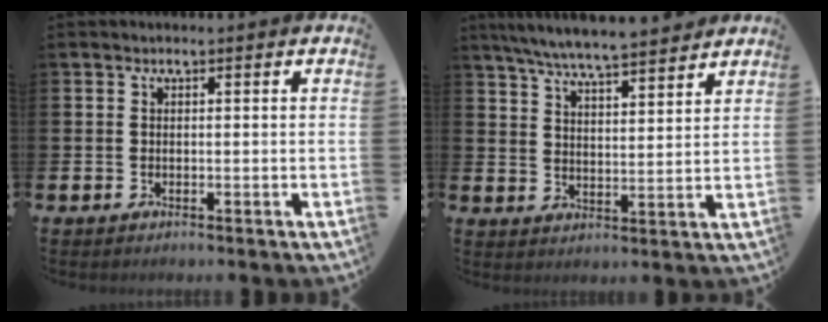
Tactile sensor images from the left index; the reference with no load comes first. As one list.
[{"total": 6.8, "force": [6.5, 0.2, 1.8], "torque": [-0.058, -0.035, 0.117]}]